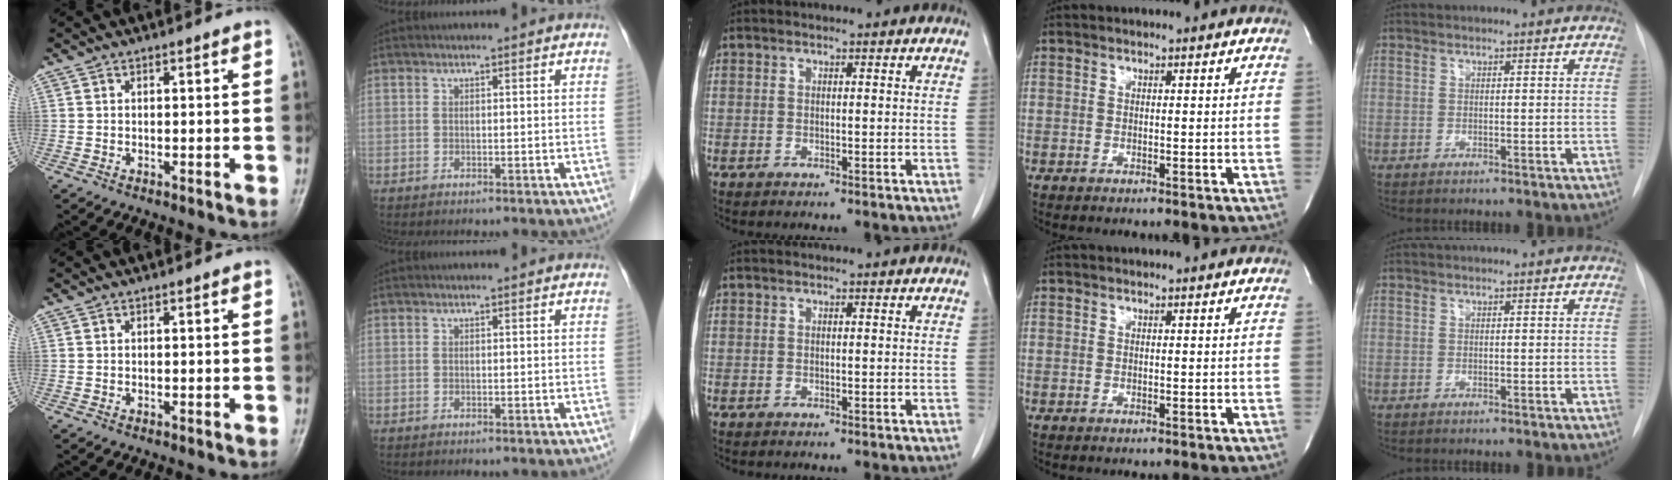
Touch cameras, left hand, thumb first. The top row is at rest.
{}